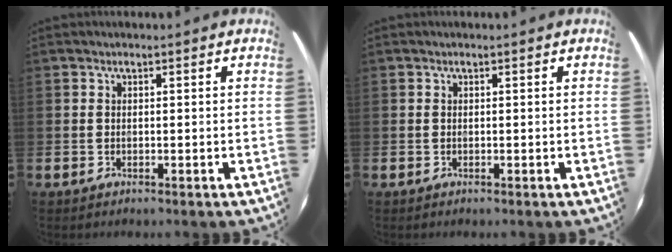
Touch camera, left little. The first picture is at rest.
{"total": 0.0}